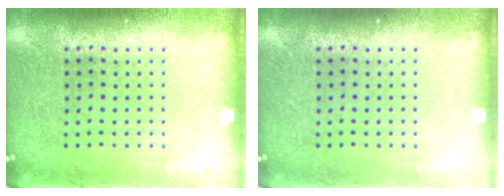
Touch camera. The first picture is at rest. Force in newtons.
{"total": 0.0}